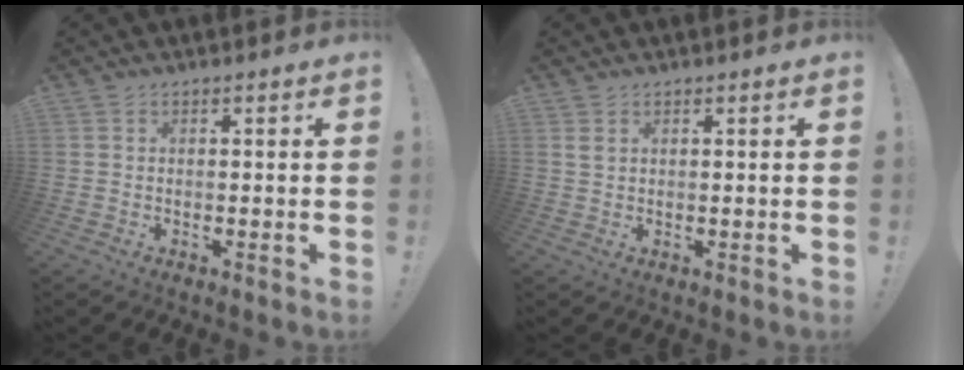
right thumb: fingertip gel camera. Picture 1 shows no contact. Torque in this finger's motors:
{"motor_torque": [-0.31, 0.14, 0.04, 0.15, -0.02]}